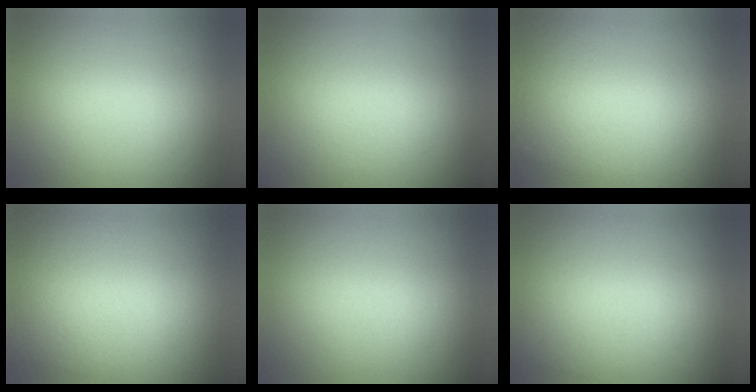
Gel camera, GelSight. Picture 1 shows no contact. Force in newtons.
{"total": 2.7}
{"total": 1.0}
{"total": 2.8}
{"total": 0.0}
{"total": 2.6}